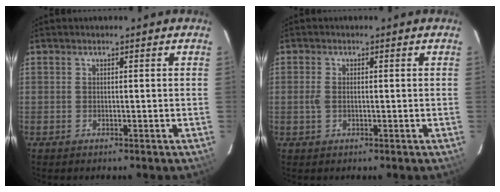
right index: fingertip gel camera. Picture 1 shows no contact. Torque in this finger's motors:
{"motor_torque": [-0.05, 0.00, -0.08, 0.00]}